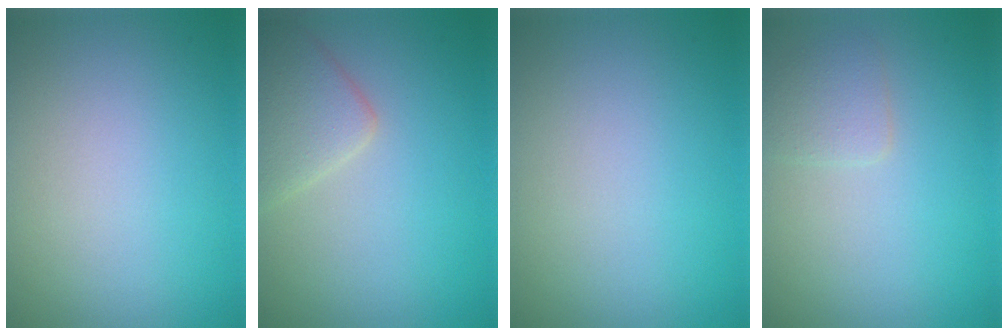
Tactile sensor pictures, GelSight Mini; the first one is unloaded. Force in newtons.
{"total": 3.4, "press": 3.4, "slide": 0.1}
{"total": 0.0}
{"total": 1.6, "press": 1.6, "slide": 0.1}